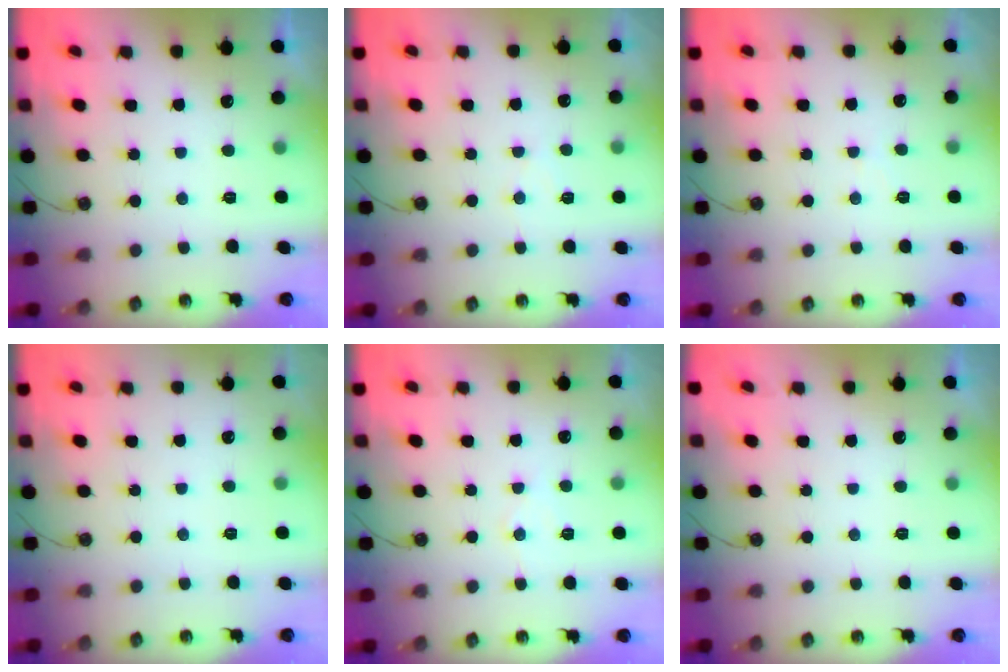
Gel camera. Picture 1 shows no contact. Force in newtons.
{"total": 4.7, "press": 4.7, "slide": 0.6}
{"total": 3.9, "press": 3.8, "slide": 0.6}
{"total": 2.2, "press": 2.1, "slide": 0.3}
{"total": 6.5, "press": 6.4, "slide": 0.7}
{"total": 0.0}